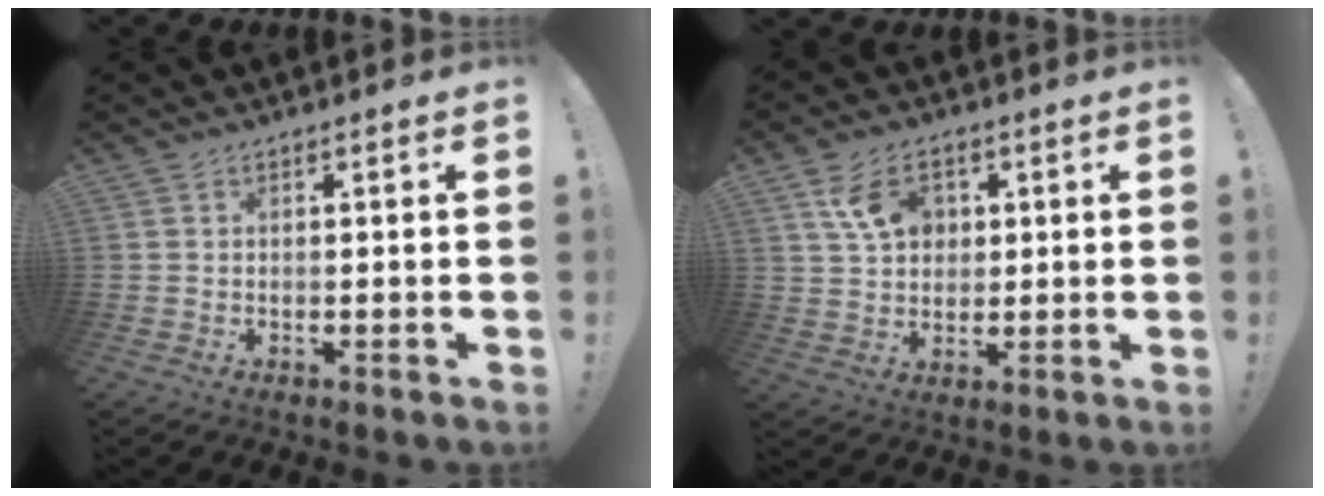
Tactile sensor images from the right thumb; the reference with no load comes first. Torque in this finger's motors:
{"motor_torque": [-0.02, 0.17, 0.12, 0.28, 0.06]}